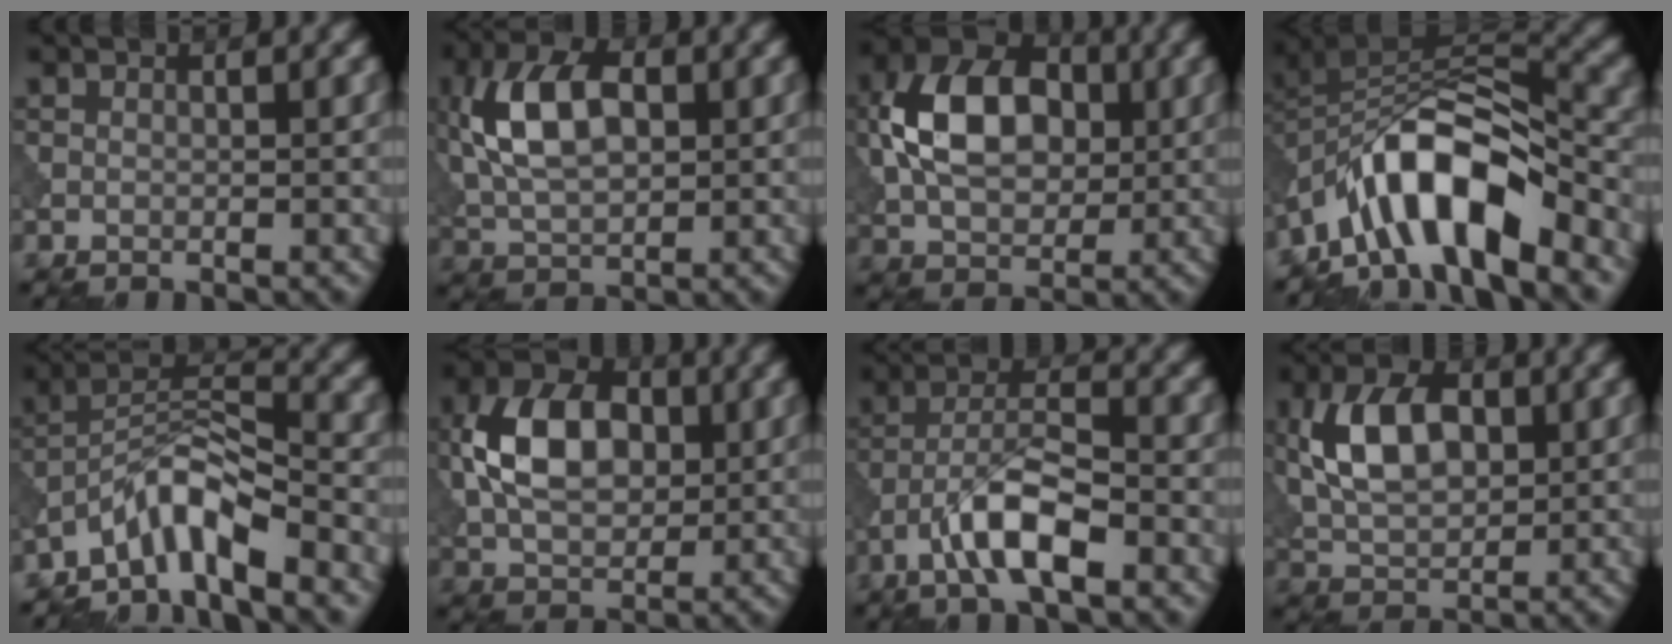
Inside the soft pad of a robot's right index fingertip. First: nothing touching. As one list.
[{"total": 8.2, "force": [1.4, 4.7, 6.6], "torque": [-0.137, 0.014, 0.019]}, {"total": 9.3, "force": [1.0, 6.2, 6.8], "torque": [-0.131, 0.013, 0.010]}, {"total": 10.4, "force": [-6.1, 3.8, 7.5], "torque": [-0.107, 0.014, -0.116]}, {"total": 5.8, "force": [-4.4, 1.0, 3.6], "torque": [-0.060, 0.010, -0.090]}, {"total": 8.1, "force": [0.9, 5.4, 6.0], "torque": [-0.114, 0.011, 0.012]}, {"total": 6.2, "force": [-3.1, 1.7, 5.1], "torque": [-0.093, 0.011, -0.061]}, {"total": 7.2, "force": [1.3, 4.3, 5.6], "torque": [-0.106, 0.010, 0.020]}]